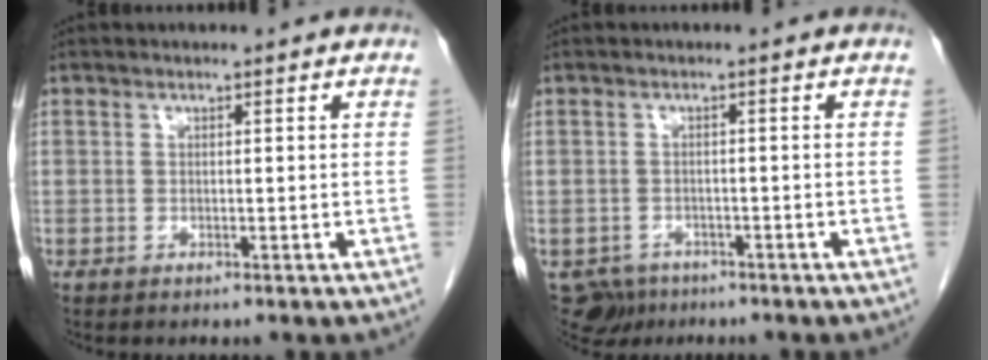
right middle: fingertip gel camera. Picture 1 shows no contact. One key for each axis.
{"total": 4.4, "fx": -3.1, "fy": 3.0, "fz": 0.5, "tx": -0.004, "ty": 0.001, "tz": -0.048}